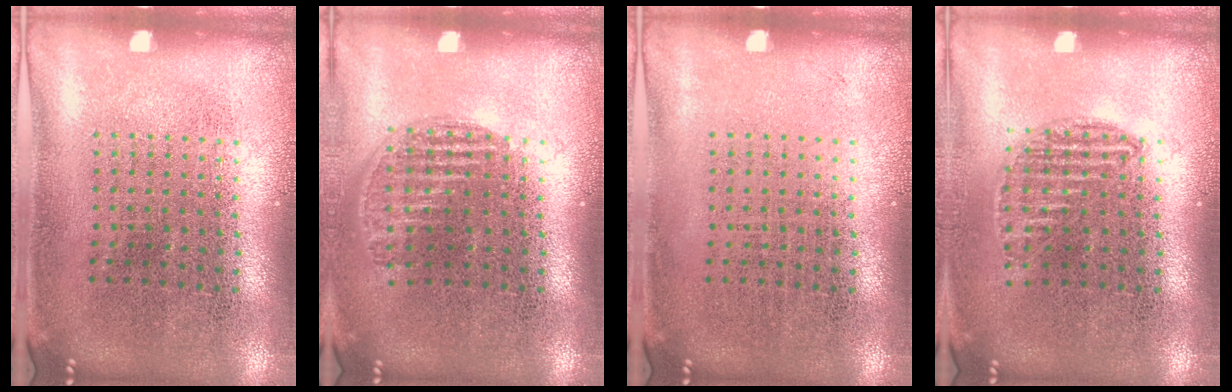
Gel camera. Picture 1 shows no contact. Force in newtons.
{"total": 1.2, "press": 1.0, "slide": 0.6}
{"total": 0.0}
{"total": 1.1, "press": 1.0, "slide": 0.4}